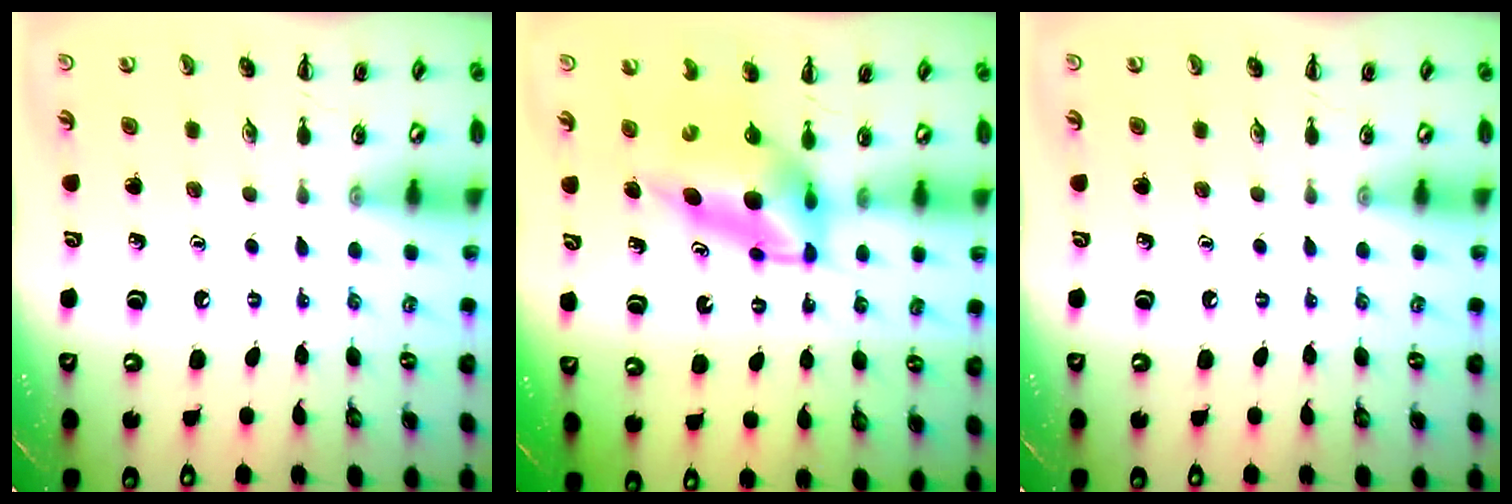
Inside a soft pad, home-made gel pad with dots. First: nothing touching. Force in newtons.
{"total": 6.8, "press": 6.7, "slide": 1.4}
{"total": 0.0}